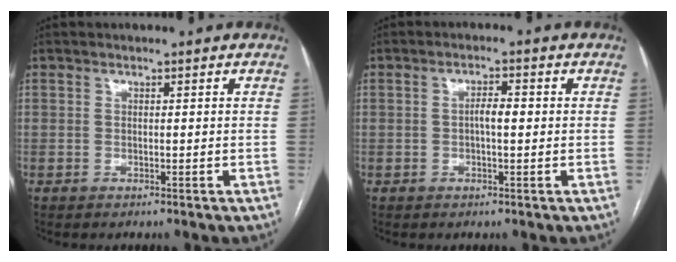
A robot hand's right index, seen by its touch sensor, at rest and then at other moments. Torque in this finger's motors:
{"motor_torque": [0.47, 0.07, 0.28, 0.05]}